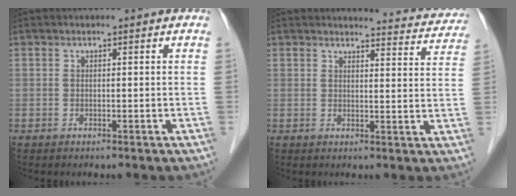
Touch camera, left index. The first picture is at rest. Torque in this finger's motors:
{"motor_torque": [0.02, -1.03, 0.04, 0.00]}